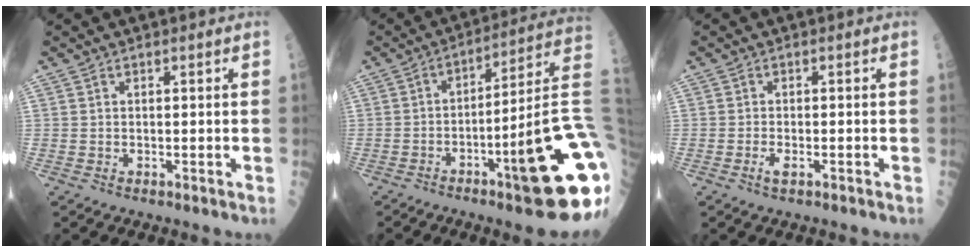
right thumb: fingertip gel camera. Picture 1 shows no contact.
{"total": 21.8, "force": [-5.8, 2.8, 20.8], "torque": [-0.228, 0.016, -0.081]}
{"total": 1.7, "force": [-0.8, 0.6, 1.4], "torque": [-0.026, 0.000, -0.016]}